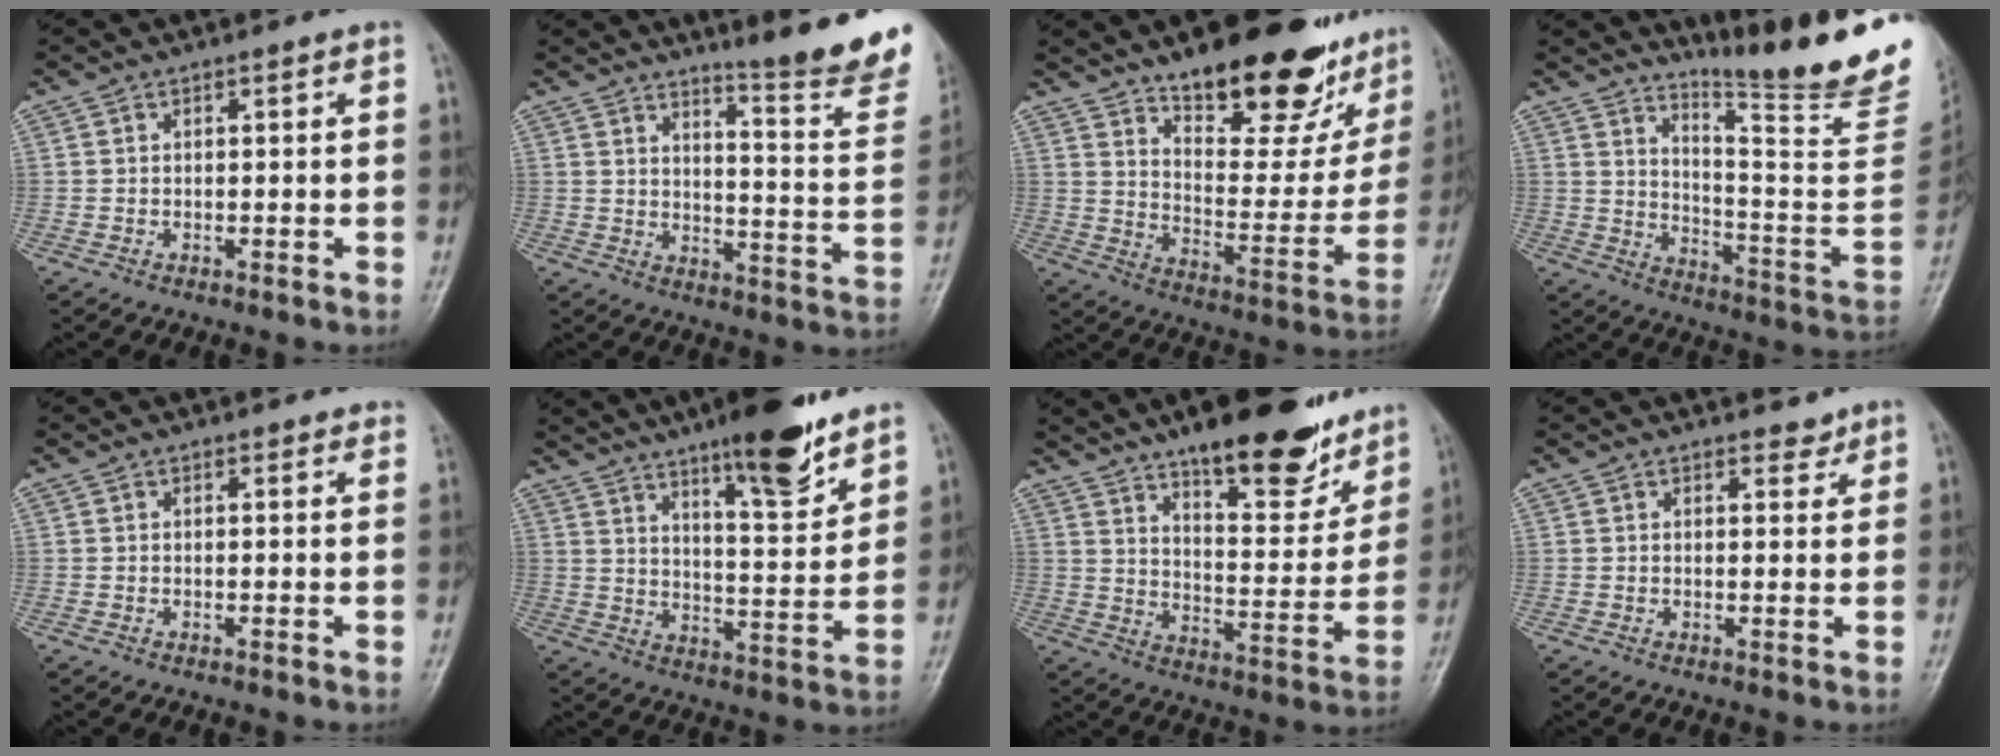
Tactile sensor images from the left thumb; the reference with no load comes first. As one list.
[{"total": 17.6, "force": [14.2, 1.6, 10.3], "torque": [-0.111, -0.143, 0.179]}, {"total": 25.1, "force": [18.1, 9.2, 14.8], "torque": [-0.166, -0.099, 0.260]}, {"total": 21.7, "force": [16.6, 1.8, 13.8], "torque": [-0.176, -0.152, 0.238]}, {"total": 2.2, "force": [2.1, 0.6, 0.4], "torque": [0.002, -0.008, 0.013]}, {"total": 15.5, "force": [10.9, 3.4, 10.5], "torque": [-0.136, -0.067, 0.172]}, {"total": 20.8, "force": [14.9, 6.6, 12.9], "torque": [-0.139, -0.081, 0.227]}, {"total": 2.2, "force": [1.9, 0.9, 0.6], "torque": [0.006, -0.014, 0.024]}]